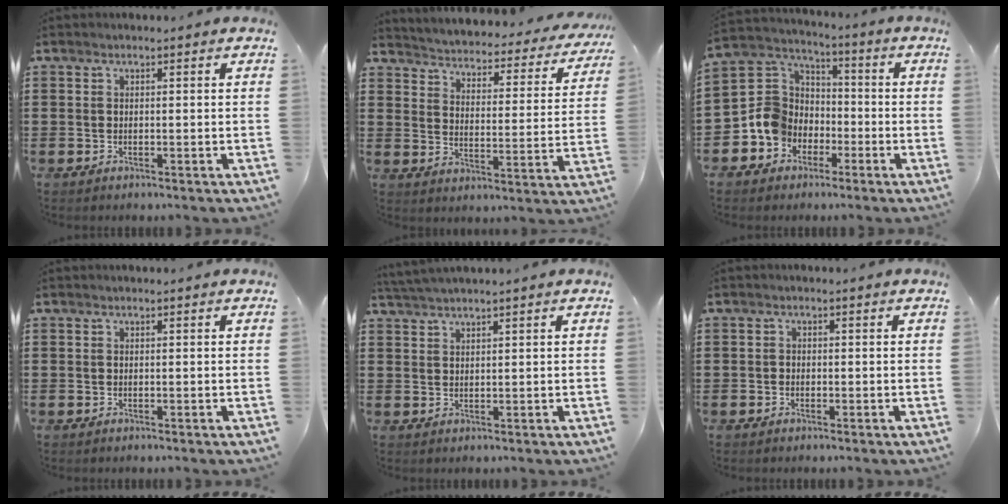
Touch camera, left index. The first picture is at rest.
{"total": 2.6, "force": [2.6, 0.1, 0.2], "torque": [-0.025, -0.030, 0.034]}
{"total": 8.2, "force": [-2.6, 7.5, 1.7], "torque": [-0.092, 0.003, -0.056]}
{"total": 0.0}
{"total": 2.0, "force": [1.9, -0.4, 0.6], "torque": [-0.014, 0.002, 0.037]}
{"total": 0.8, "force": [-0.5, 0.7, 0.2], "torque": [-0.006, 0.001, -0.011]}